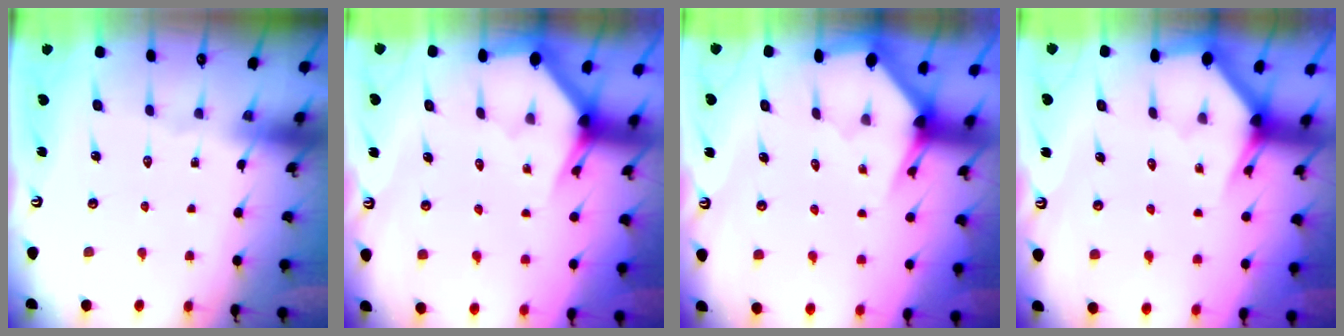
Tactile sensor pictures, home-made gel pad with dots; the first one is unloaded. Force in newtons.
{"total": 2.7, "press": 2.7, "slide": 0.0}
{"total": 2.8, "press": 2.8, "slide": 0.1}
{"total": 3.1, "press": 3.1, "slide": 0.1}